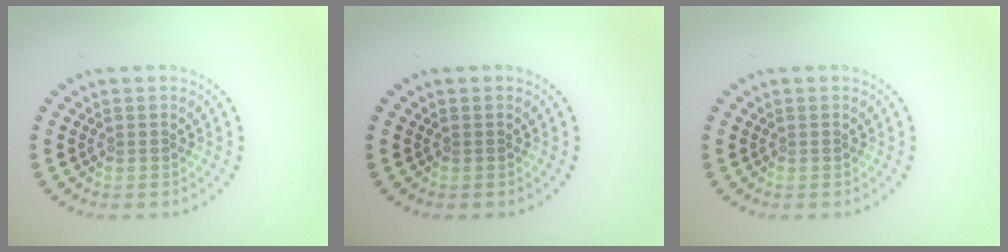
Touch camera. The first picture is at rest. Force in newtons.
{"total": 0.0}
{"total": 0.0}